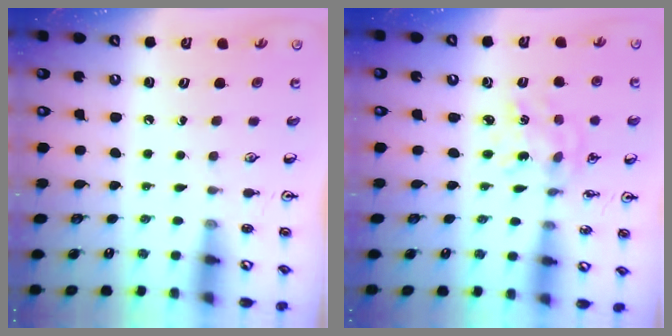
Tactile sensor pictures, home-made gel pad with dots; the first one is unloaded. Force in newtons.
{"total": 1.4, "press": 1.4, "slide": 0.2}